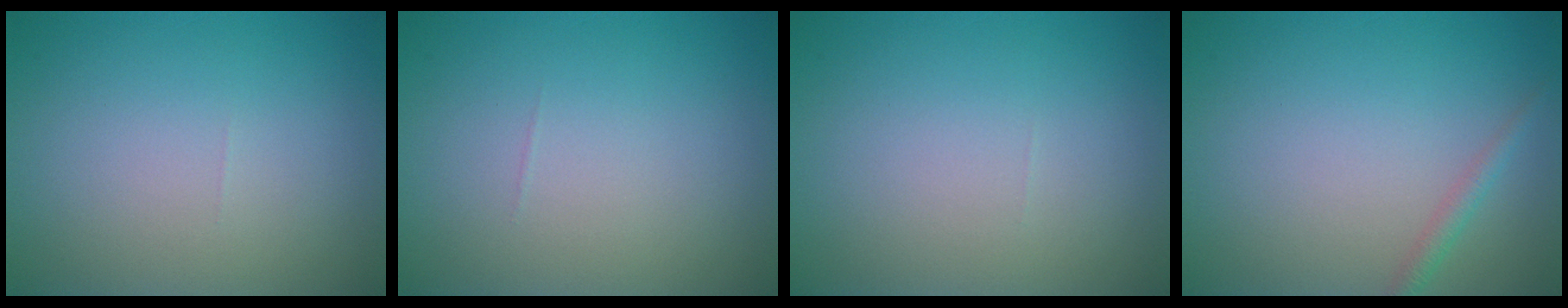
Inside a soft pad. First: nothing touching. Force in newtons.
{"total": 0.0}
{"total": 0.0}
{"total": 1.2, "press": 1.2, "slide": 0.1}